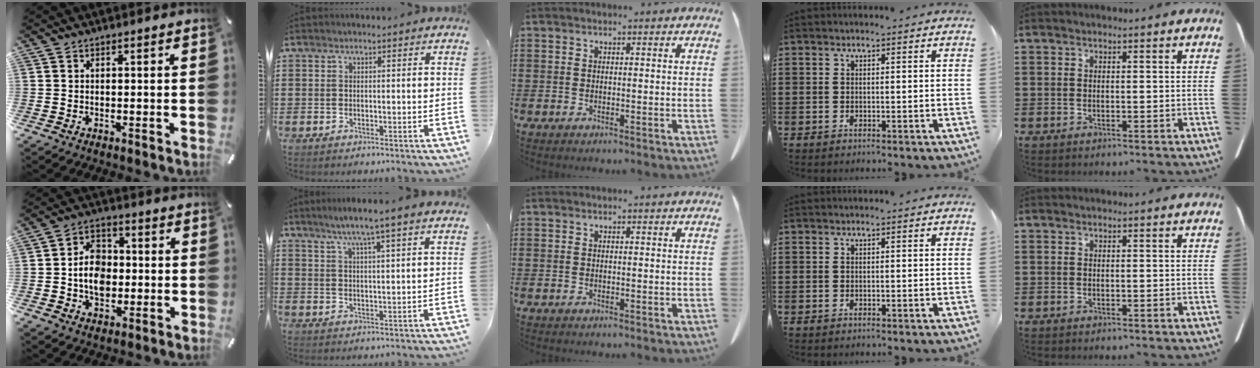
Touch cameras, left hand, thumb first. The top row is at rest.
{"thumb": {"total": 8.9, "force": [-1.1, 7.2, 5.1], "torque": [-0.095, 0.015, -0.018]}, "index": {"total": 5.4, "force": [4.3, -0.7, 3.3], "torque": [-0.076, -0.012, 0.072]}}